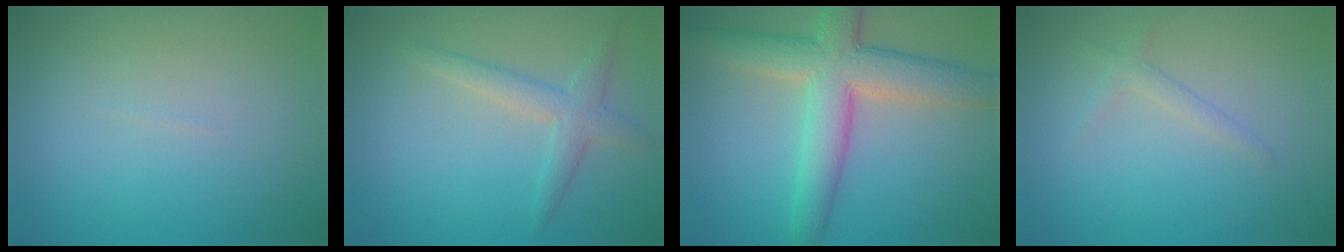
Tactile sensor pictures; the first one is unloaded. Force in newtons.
{"total": 2.5, "press": 2.5, "slide": 0.1}
{"total": 7.5, "press": 7.5, "slide": 0.4}
{"total": 1.1, "press": 1.1, "slide": 0.1}